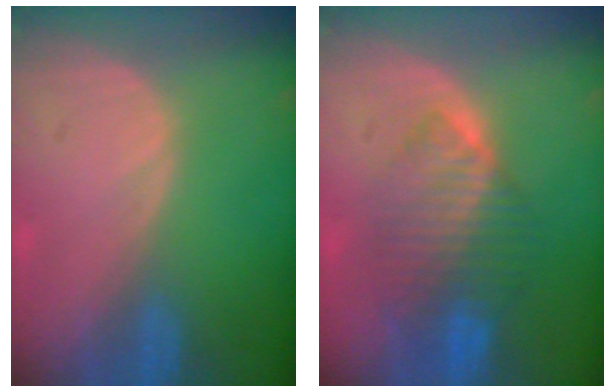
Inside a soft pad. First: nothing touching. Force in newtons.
{"total": 7.8, "press": 7.4, "slide": 2.3}